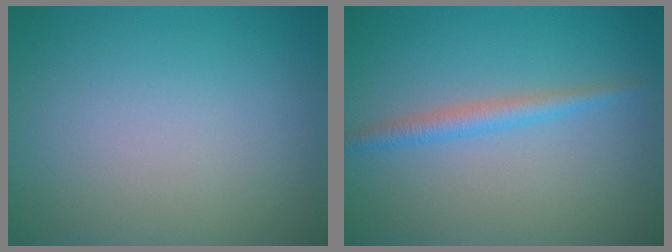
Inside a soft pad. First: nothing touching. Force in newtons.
{"total": 1.9, "press": 1.9, "slide": 0.1}